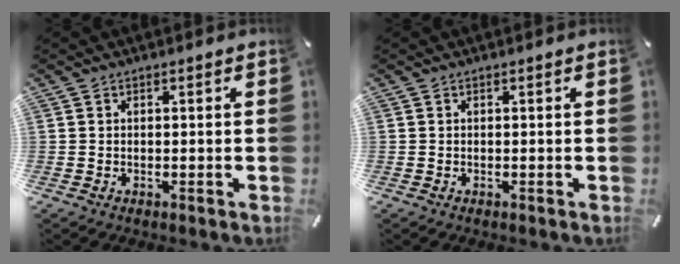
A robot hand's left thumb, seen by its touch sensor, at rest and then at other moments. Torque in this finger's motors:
{"motor_torque": [-0.01, 0.02, -0.03, 0.03, 0.00]}